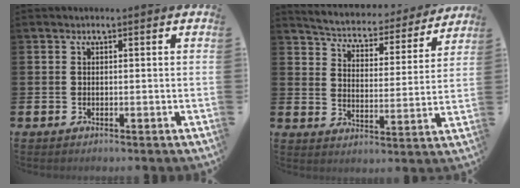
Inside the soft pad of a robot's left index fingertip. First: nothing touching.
{"total": 4.7, "force": [4.6, 1.2, 0.6], "torque": [-0.042, -0.039, 0.073]}